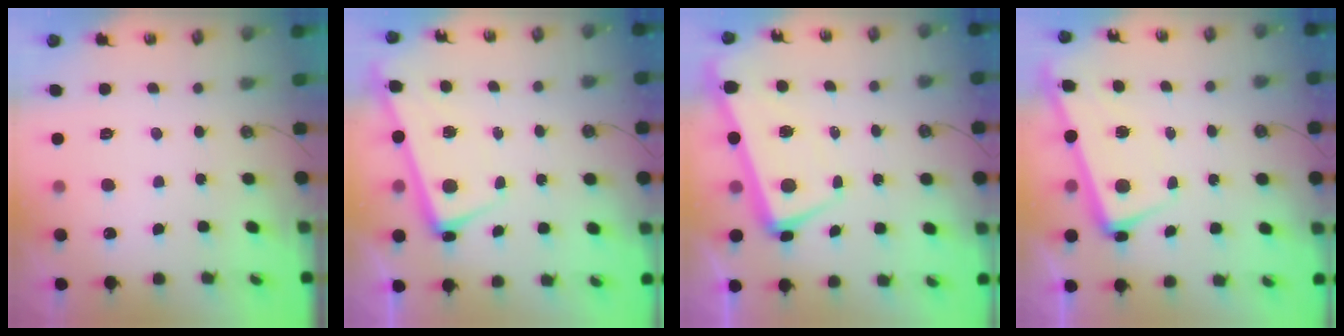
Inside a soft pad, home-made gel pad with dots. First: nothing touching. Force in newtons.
{"total": 2.7, "press": 2.5, "slide": 1.0}
{"total": 2.3, "press": 1.4, "slide": 1.8}
{"total": 2.4, "press": 2.2, "slide": 0.9}